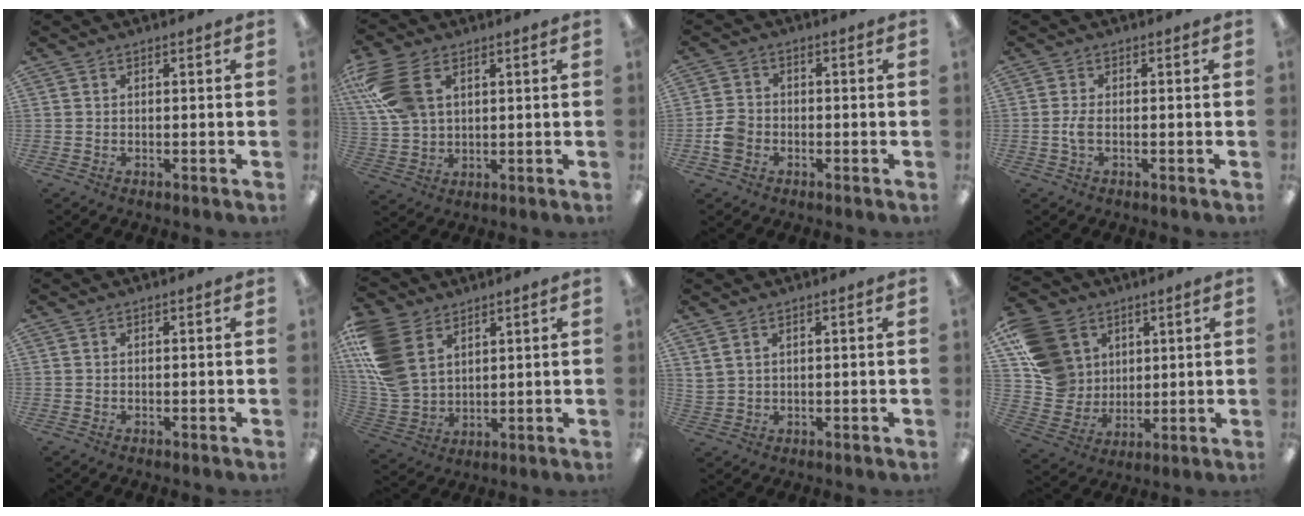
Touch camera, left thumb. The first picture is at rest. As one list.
[{"total": 13.4, "force": [4.9, 8.7, 8.9], "torque": [-0.217, 0.004, 0.092]}, {"total": 4.9, "force": [-1.8, 3.9, 2.3], "torque": [-0.043, 0.012, -0.032]}, {"total": 3.3, "force": [-0.5, 1.5, 2.9], "torque": [-0.064, 0.000, -0.012]}, {"total": 0.0}, {"total": 15.4, "force": [6.3, 11.0, 8.8], "torque": [-0.225, -0.018, 0.123]}, {"total": 2.7, "force": [1.7, 1.6, 1.4], "torque": [-0.031, 0.001, 0.032]}, {"total": 14.9, "force": [6.1, 12.3, 5.8], "torque": [-0.135, -0.020, 0.126]}]